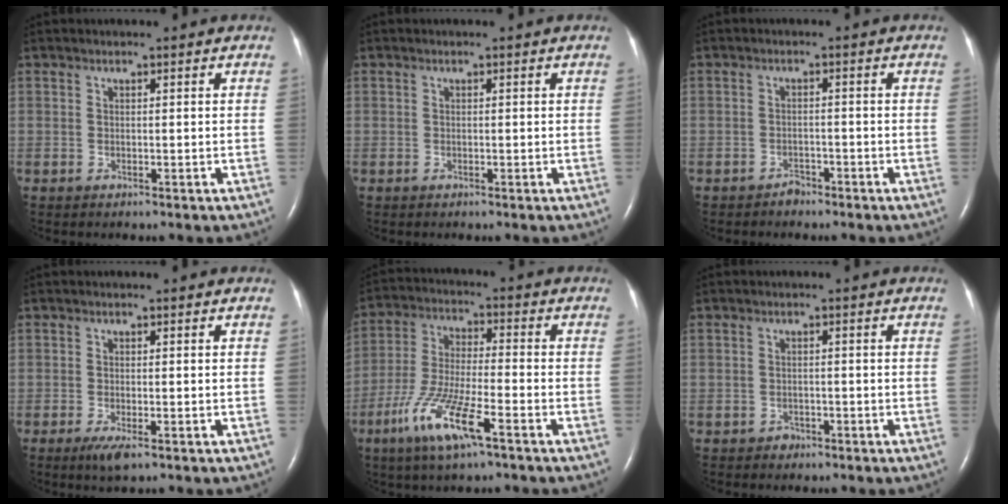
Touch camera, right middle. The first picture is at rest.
{"total": 0.0}
{"total": 1.5, "force": [-1.4, 0.7, 0.1], "torque": [-0.005, 0.001, -0.024]}
{"total": 2.6, "force": [-1.5, 0.5, 2.2], "torque": [-0.046, -0.008, -0.027]}
{"total": 11.1, "force": [-6.0, 1.4, 9.2], "torque": [-0.196, -0.017, -0.115]}
{"total": 1.2, "force": [-0.8, 0.8, 0.0], "torque": [0.000, 0.003, -0.016]}